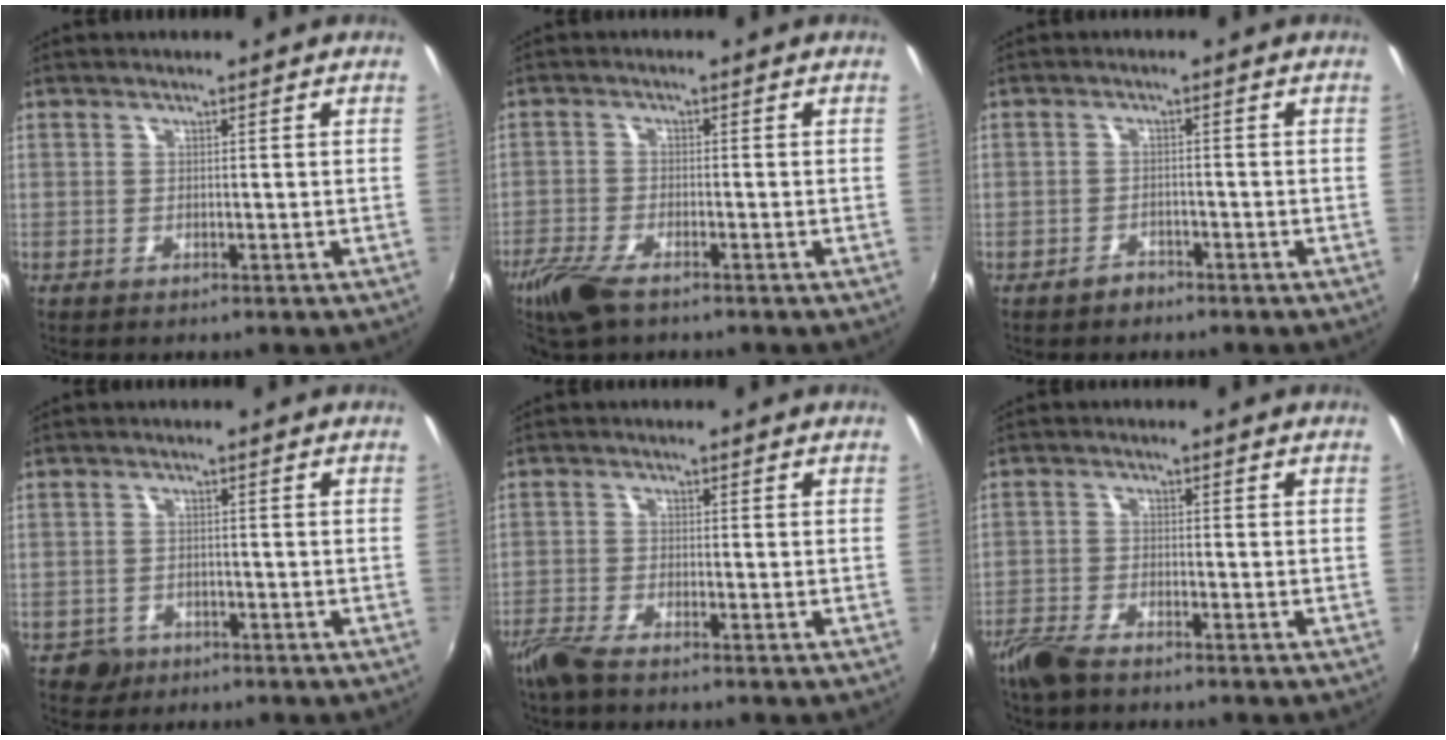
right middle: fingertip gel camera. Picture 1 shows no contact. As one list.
[{"total": 7.4, "force": [-5.3, 2.4, 4.7], "torque": [-0.125, -0.022, -0.106]}, {"total": 2.2, "force": [-1.8, 1.3, 0.1], "torque": [-0.006, 0.004, -0.028]}, {"total": 3.1, "force": [-1.8, 2.5, 0.3], "torque": [-0.015, 0.002, -0.029]}, {"total": 4.1, "force": [-3.4, 0.4, 2.1], "torque": [-0.062, -0.012, -0.071]}, {"total": 4.9, "force": [-4.1, 1.2, 2.3], "torque": [-0.067, -0.012, -0.086]}]